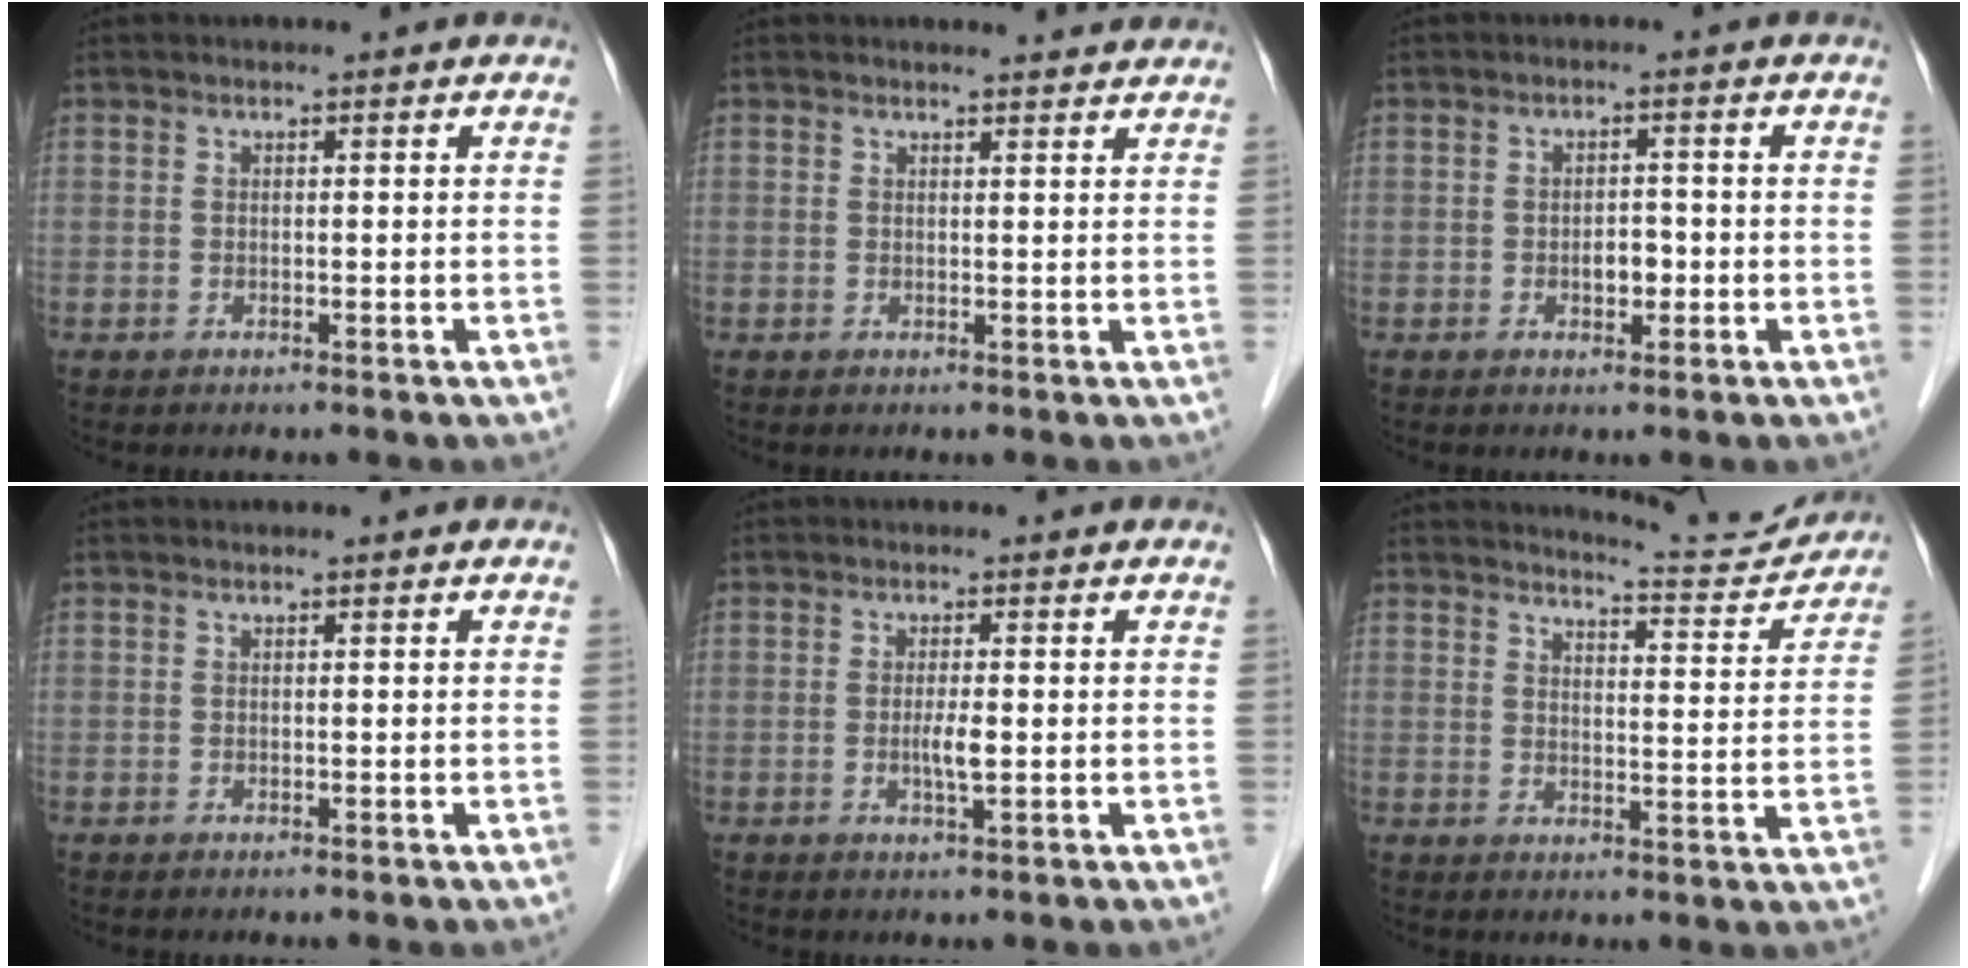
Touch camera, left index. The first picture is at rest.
{"total": 3.4, "force": [3.4, 0.4, 0.4], "torque": [-0.012, 0.002, 0.033]}
{"total": 2.4, "force": [-0.7, 1.4, 1.8], "torque": [-0.027, 0.004, -0.007]}
{"total": 0.0}
{"total": 2.3, "force": [-0.2, 0.2, 2.2], "torque": [-0.045, -0.004, -0.003]}
{"total": 8.7, "force": [8.7, 0.0, 0.1], "torque": [-0.004, -0.020, 0.107]}